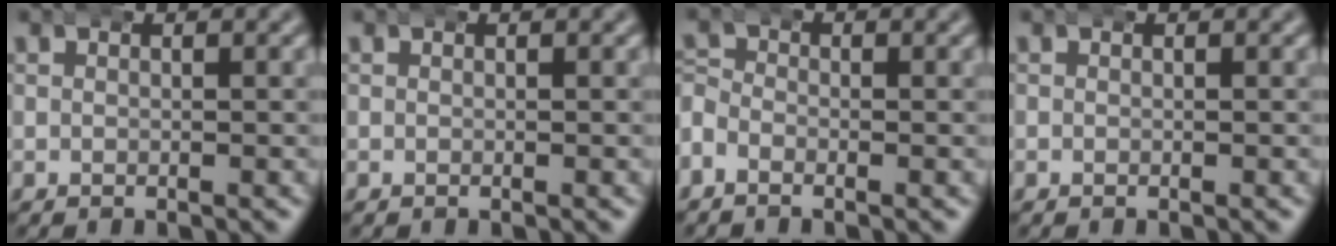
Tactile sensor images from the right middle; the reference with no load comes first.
{"total": 0.0}
{"total": 2.0, "force": [-0.8, 1.7, 0.7], "torque": [-0.024, -0.007, -0.021]}
{"total": 0.0}